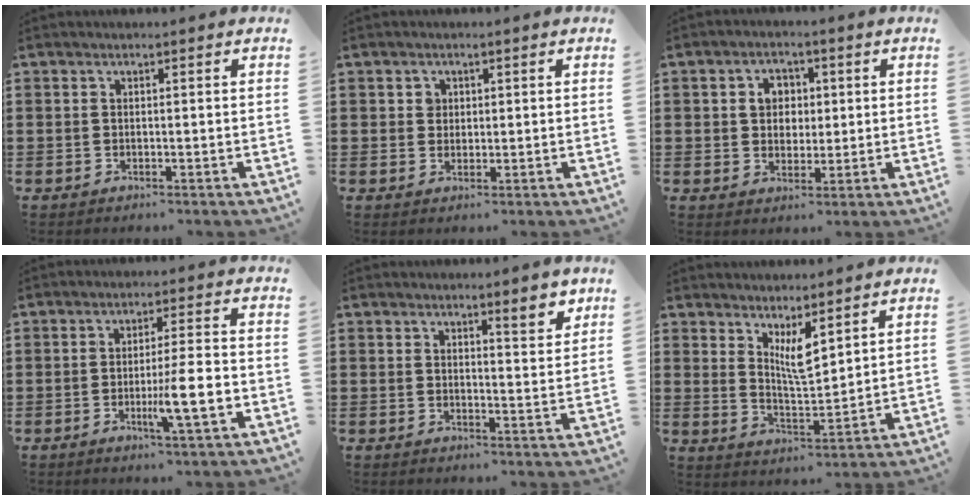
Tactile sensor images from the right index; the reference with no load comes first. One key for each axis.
{"total": 1.7, "fx": 0.6, "fy": 1.5, "fz": 0.5, "tx": -0.015, "ty": 0.008, "tz": 0.010}
{"total": 4.2, "fx": 0.7, "fy": 3.5, "fz": 2.2, "tx": -0.056, "ty": 0.015, "tz": 0.007}
{"total": 7.9, "fx": -2.2, "fy": 0.6, "fz": 7.5, "tx": -0.127, "ty": -0.012, "tz": -0.037}
{"total": 4.0, "fx": 3.1, "fy": 0.7, "fz": 2.4, "tx": -0.038, "ty": -0.008, "tz": 0.050}
{"total": 5.4, "fx": 3.5, "fy": 1.2, "fz": 3.9, "tx": -0.077, "ty": -0.014, "tz": 0.061}